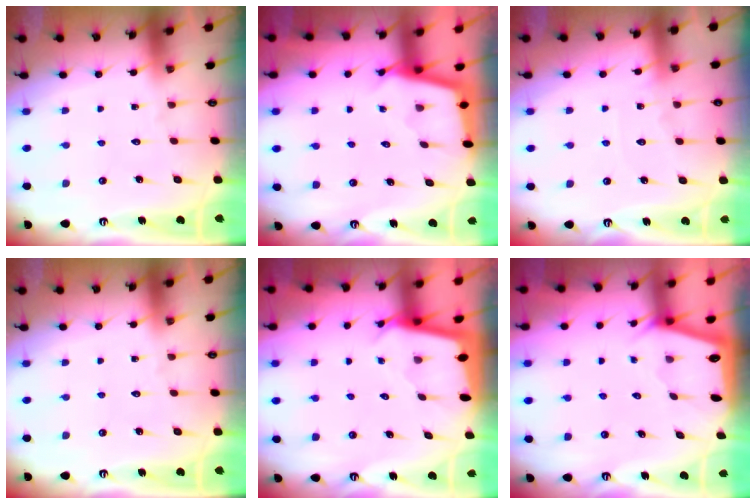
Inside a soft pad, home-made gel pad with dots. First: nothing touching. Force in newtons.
{"total": 2.3, "press": 2.3, "slide": 0.2}
{"total": 5.8, "press": 5.8, "slide": 0.6}
{"total": 0.0}
{"total": 2.4, "press": 2.4, "slide": 0.1}
{"total": 2.0, "press": 2.0, "slide": 0.3}